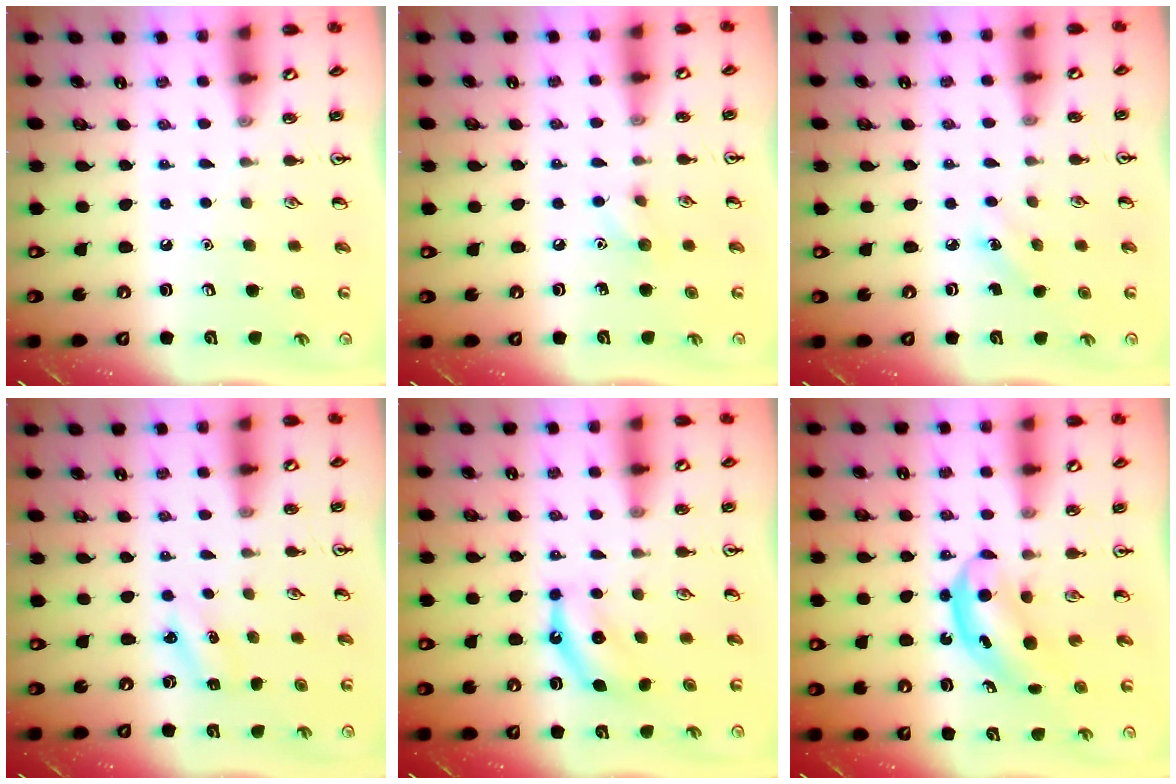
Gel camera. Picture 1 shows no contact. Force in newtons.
{"total": 5.7, "press": 5.4, "slide": 1.9}
{"total": 1.9, "press": 1.7, "slide": 0.7}
{"total": 2.5, "press": 2.3, "slide": 0.8}
{"total": 5.3, "press": 5.3, "slide": 0.7}
{"total": 5.2, "press": 5.1, "slide": 0.7}